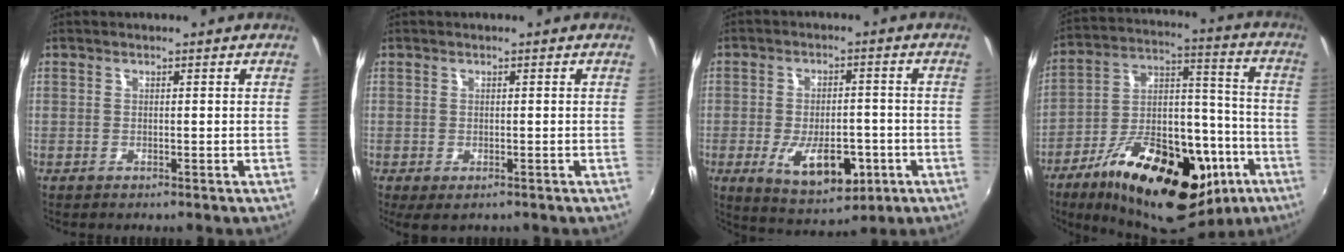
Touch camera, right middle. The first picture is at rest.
{"total": 2.5, "force": [-1.3, 1.3, 1.6], "torque": [-0.030, -0.012, -0.017]}
{"total": 11.7, "force": [-4.1, 6.0, 9.1], "torque": [-0.172, -0.015, -0.050]}
{"total": 28.8, "force": [-15.8, 13.6, 19.9], "torque": [-0.324, 0.008, -0.232]}